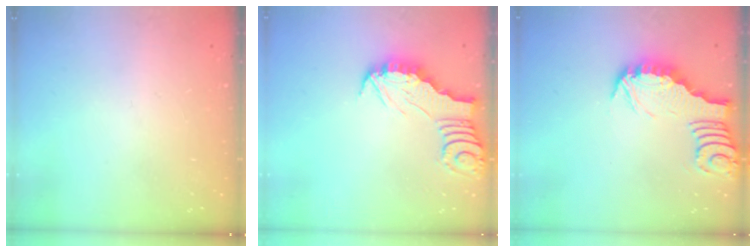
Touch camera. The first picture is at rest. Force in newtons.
{"total": 2.7, "press": 2.7, "slide": 0.2}
{"total": 3.1, "press": 3.1, "slide": 0.3}